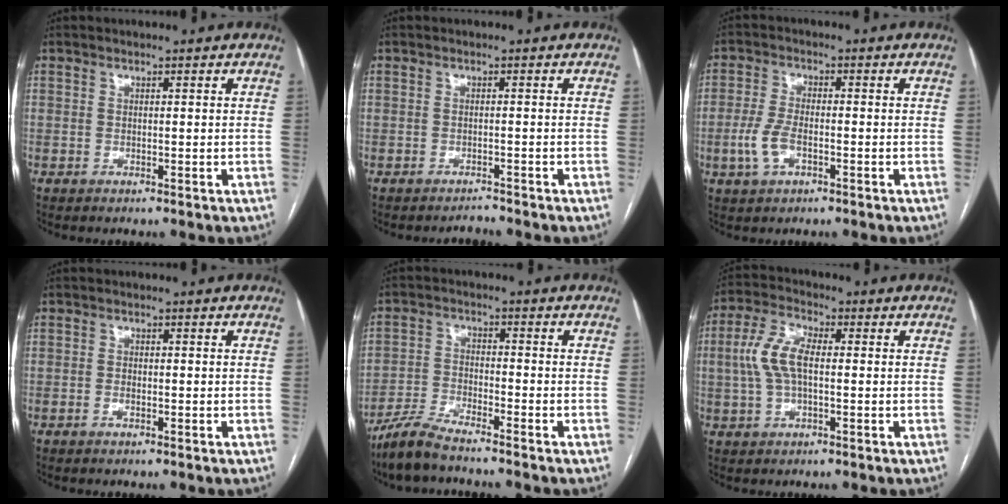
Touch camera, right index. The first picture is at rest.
{"total": 1.3, "force": [-1.3, -0.2, -0.2], "torque": [0.008, -0.007, -0.016]}
{"total": 5.2, "force": [-1.7, 2.4, 4.3], "torque": [-0.101, 0.002, -0.031]}
{"total": 1.1, "force": [-0.5, 0.5, 0.8], "torque": [-0.018, -0.004, -0.007]}
{"total": 6.3, "force": [-5.5, 0.4, 2.9], "torque": [-0.065, -0.020, -0.113]}
{"total": 7.9, "force": [0.3, 3.5, 7.1], "torque": [-0.165, 0.020, 0.004]}